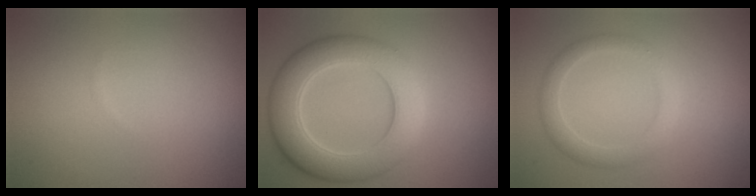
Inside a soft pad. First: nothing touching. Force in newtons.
{"total": 7.4, "press": 7.4, "slide": 0.3}
{"total": 2.3, "press": 2.3, "slide": 0.1}